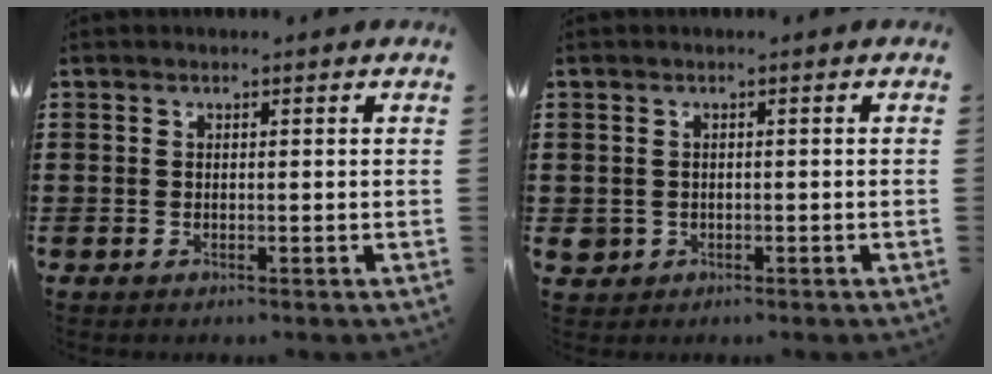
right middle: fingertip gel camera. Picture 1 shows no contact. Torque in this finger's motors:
{"motor_torque": [0.16, -0.13, 0.00, 0.01]}